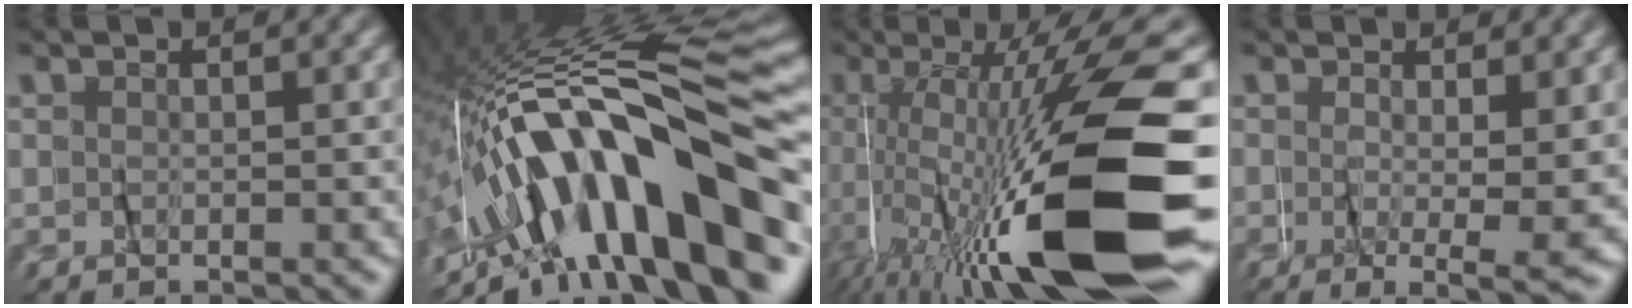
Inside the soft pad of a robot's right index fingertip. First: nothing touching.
{"total": 16.7, "force": [-5.5, 6.5, 14.3], "torque": [-0.253, 0.009, -0.079]}
{"total": 15.6, "force": [-5.3, 2.2, 14.5], "torque": [-0.236, -0.017, -0.062]}
{"total": 3.7, "force": [-2.2, -1.3, 2.7], "torque": [-0.038, -0.030, -0.020]}